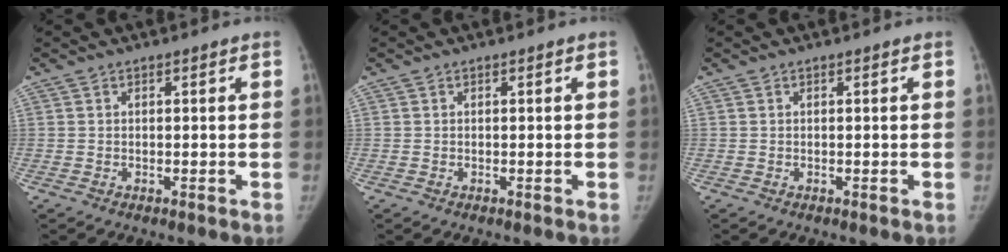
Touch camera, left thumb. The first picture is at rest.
{"total": 0.0}
{"total": 0.0}